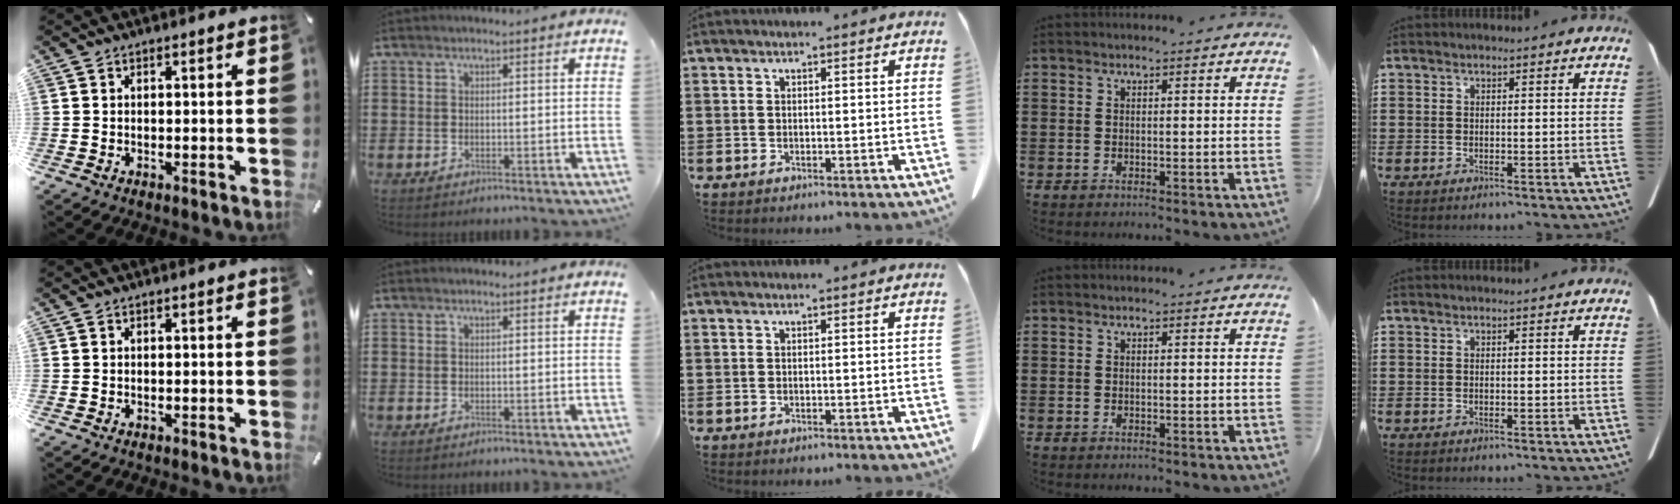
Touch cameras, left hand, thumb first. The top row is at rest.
{}